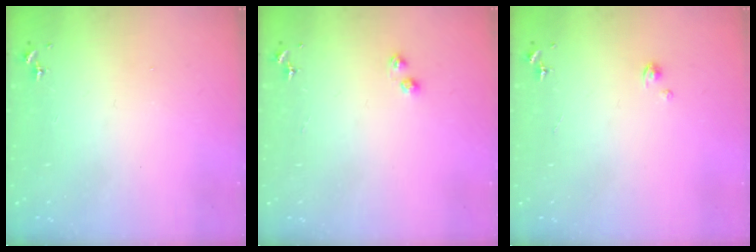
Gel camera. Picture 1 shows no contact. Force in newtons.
{"total": 3.6, "press": 3.6, "slide": 0.4}
{"total": 1.0, "press": 1.0, "slide": 0.1}